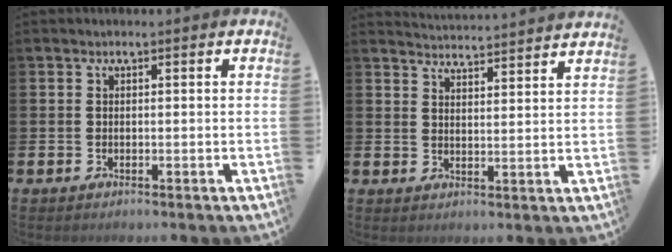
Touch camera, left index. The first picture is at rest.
{"total": 4.3, "force": [4.3, -0.4, -0.2], "torque": [-0.001, -0.038, 0.075]}